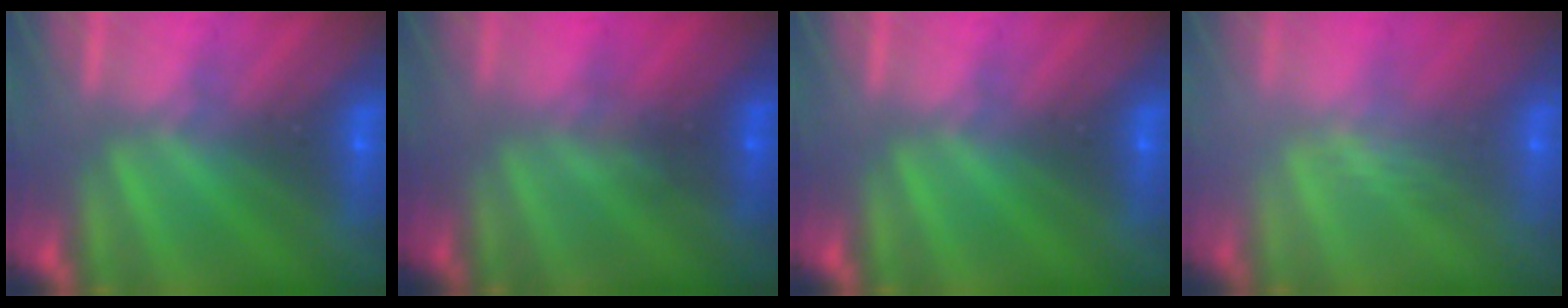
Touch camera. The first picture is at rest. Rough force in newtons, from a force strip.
{"total": 1.2}
{"total": 0.0}
{"total": 2.4}